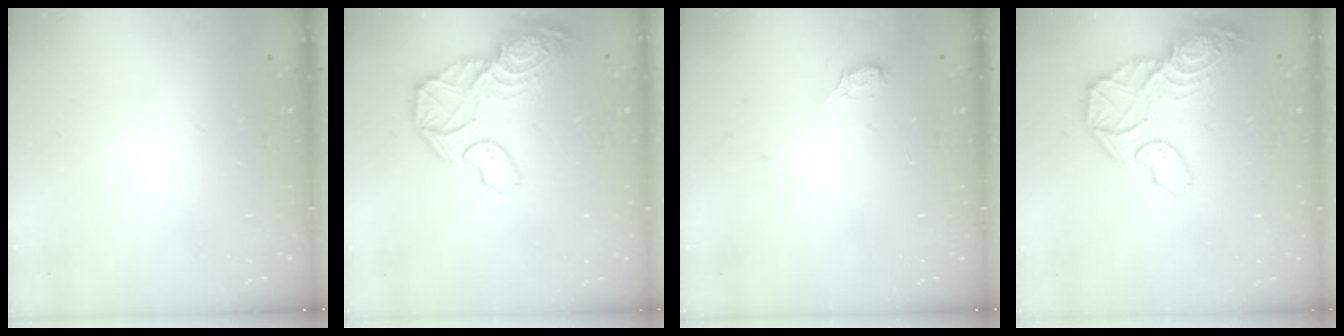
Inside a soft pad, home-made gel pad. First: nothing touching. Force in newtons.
{"total": 23.3, "press": 20.1, "slide": 11.9}
{"total": 2.6, "press": 2.6, "slide": 0.2}
{"total": 23.3, "press": 20.1, "slide": 11.9}